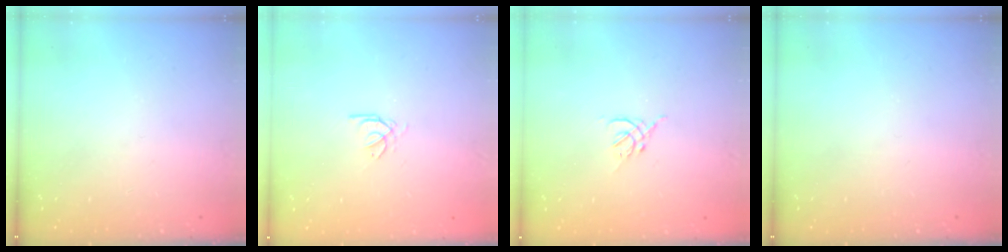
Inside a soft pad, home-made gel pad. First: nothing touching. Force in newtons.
{"total": 0.7, "press": 0.6, "slide": 0.4}
{"total": 1.6, "press": 1.5, "slide": 0.6}
{"total": 0.0}